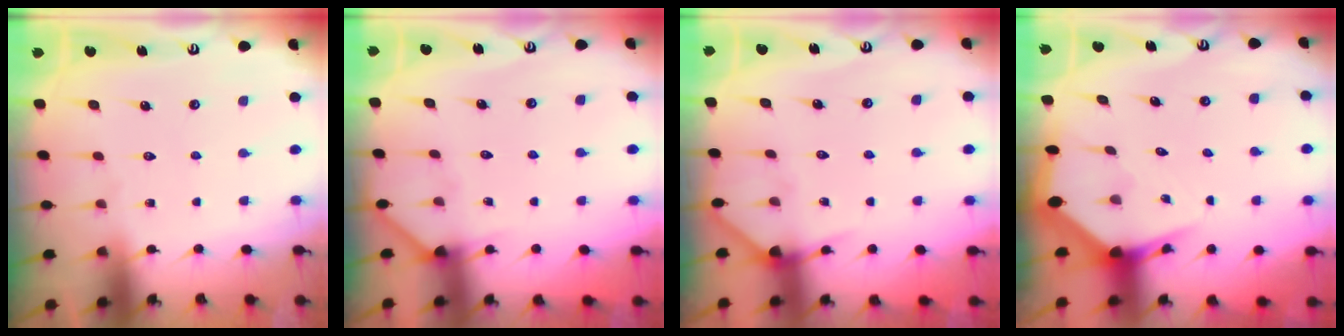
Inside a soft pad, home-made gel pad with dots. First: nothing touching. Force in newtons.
{"total": 4.3, "press": 4.3, "slide": 0.5}
{"total": 5.7, "press": 5.7, "slide": 0.5}
{"total": 3.8, "press": 3.7, "slide": 0.5}